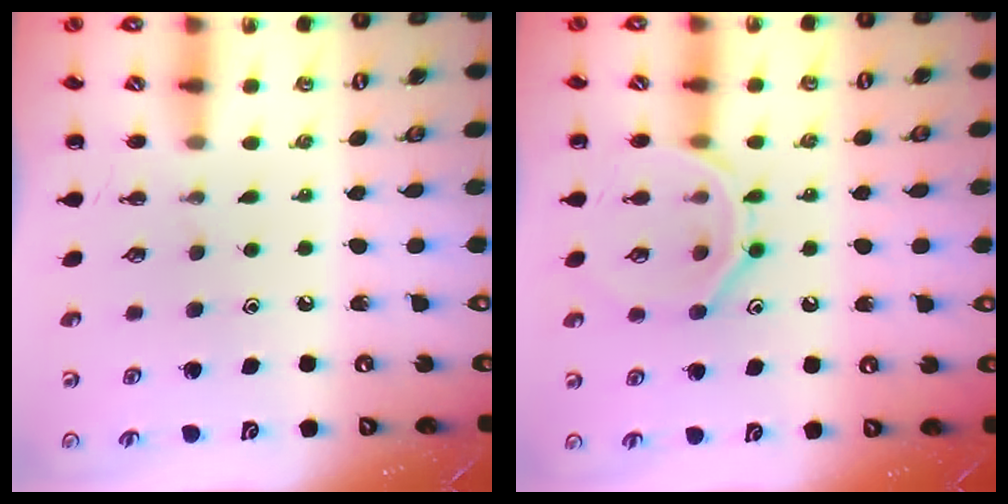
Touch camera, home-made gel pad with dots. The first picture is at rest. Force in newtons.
{"total": 11.9, "press": 11.9, "slide": 0.6}